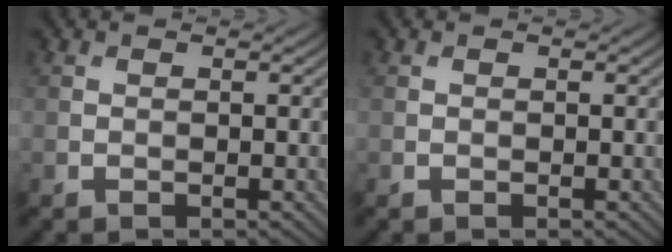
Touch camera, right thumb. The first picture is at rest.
{"total": 0.0}